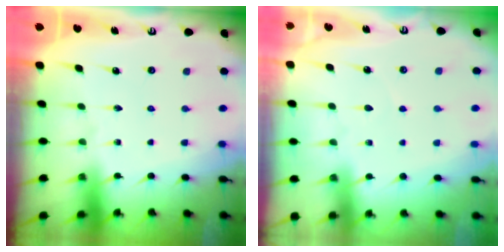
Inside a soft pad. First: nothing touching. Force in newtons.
{"total": 3.6, "press": 3.5, "slide": 0.4}